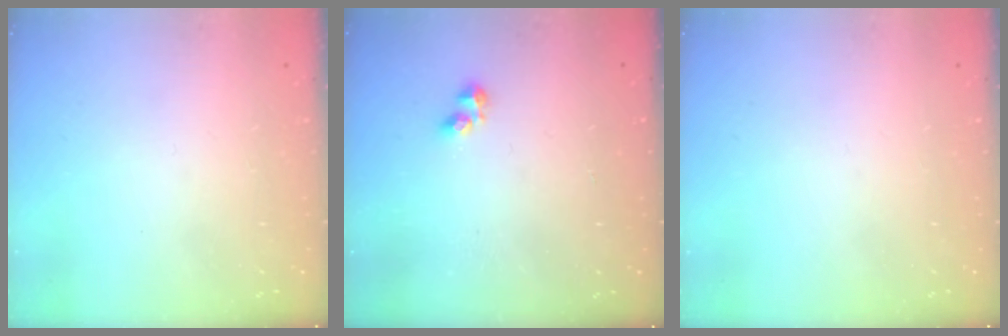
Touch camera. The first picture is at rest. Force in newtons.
{"total": 2.3, "press": 2.3, "slide": 0.5}
{"total": 0.0}